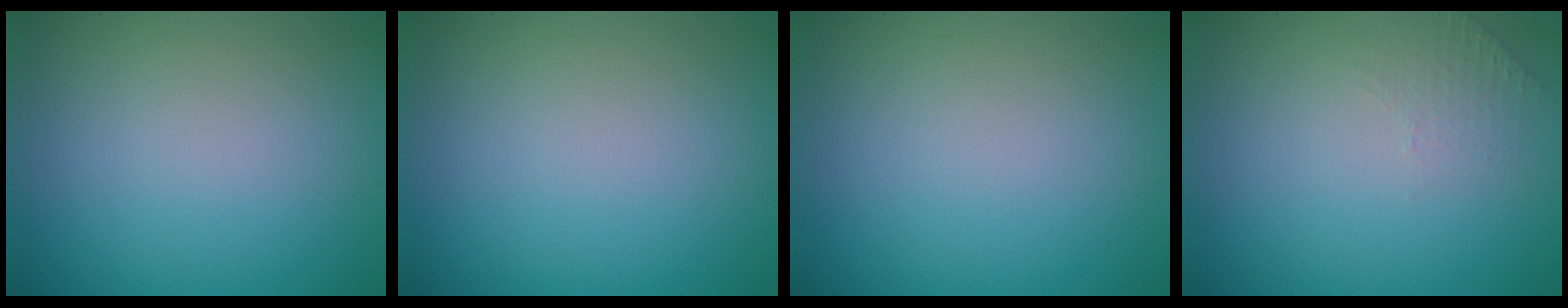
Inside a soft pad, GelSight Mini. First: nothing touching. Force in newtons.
{"total": 0.0}
{"total": 0.0}
{"total": 1.0, "press": 0.5, "slide": 0.9}